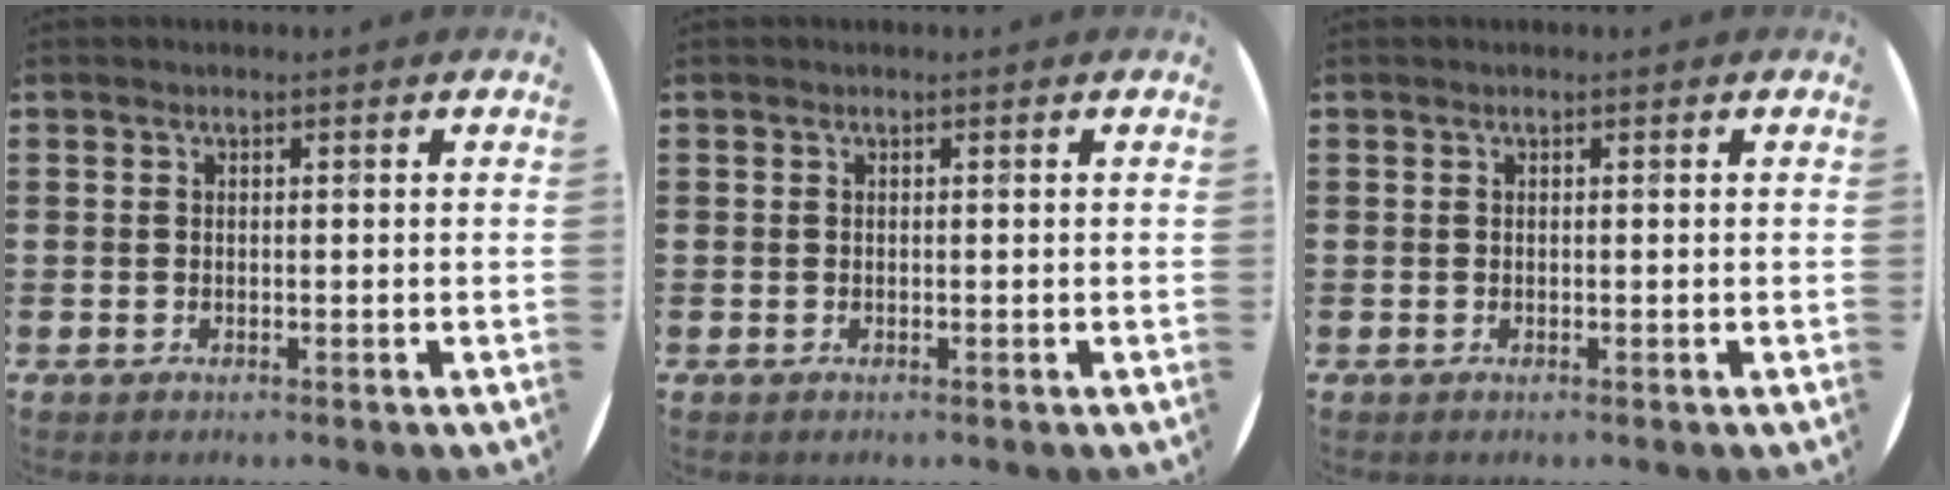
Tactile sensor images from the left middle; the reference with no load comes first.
{"total": 0.0}
{"total": 0.0}